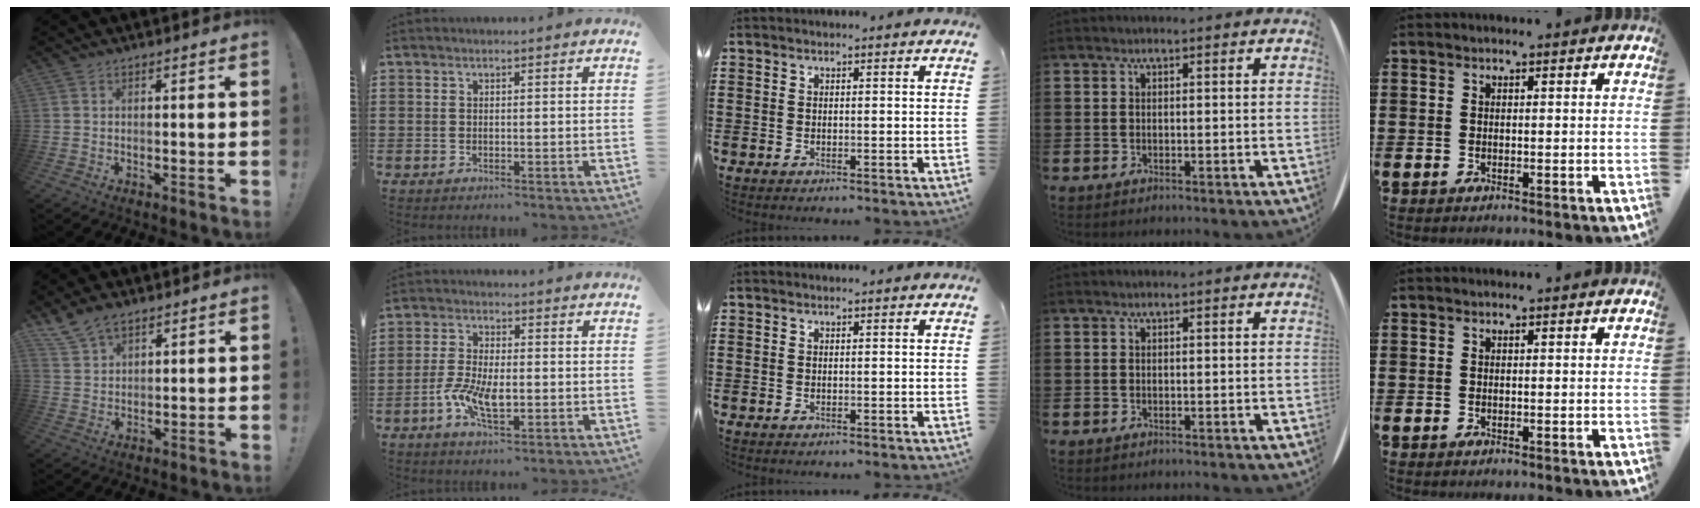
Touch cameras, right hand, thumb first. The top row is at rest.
{"thumb": {"total": 6.9, "force": [5.4, 3.6, 2.5], "torque": [-0.052, -0.026, 0.107]}, "index": {"total": 6.7, "force": [-2.0, 2.8, 5.8], "torque": [-0.123, 0.000, -0.040]}}